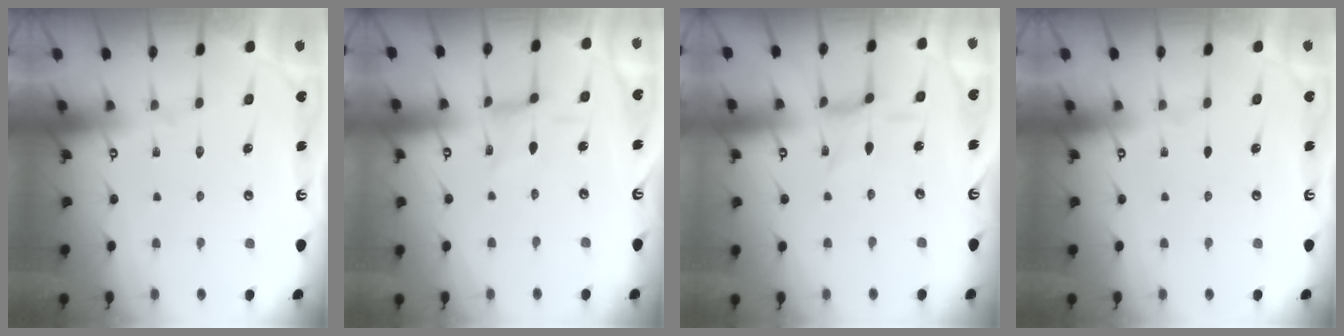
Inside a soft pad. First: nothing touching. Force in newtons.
{"total": 2.1, "press": 2.1, "slide": 0.5}
{"total": 1.5, "press": 1.4, "slide": 0.1}
{"total": 0.0}